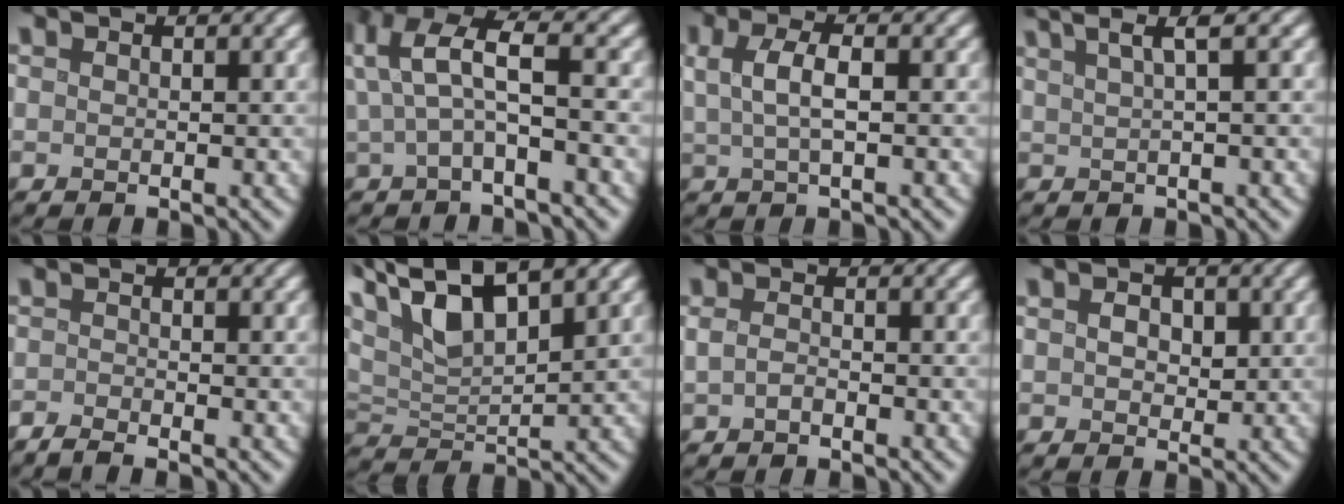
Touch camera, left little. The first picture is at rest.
{"total": 5.2, "force": [0.8, 1.5, 4.9], "torque": [-0.101, 0.014, 0.006]}
{"total": 3.1, "force": [0.5, 0.9, 2.9], "torque": [-0.057, 0.005, 0.008]}
{"total": 4.7, "force": [2.7, 1.2, 3.6], "torque": [-0.046, 0.018, 0.030]}
{"total": 1.8, "force": [-1.5, 0.2, 0.9], "torque": [-0.015, -0.008, -0.035]}
{"total": 7.7, "force": [5.2, 2.5, 5.2], "torque": [-0.105, 0.019, 0.094]}
{"total": 0.9, "force": [-0.5, 0.3, 0.8], "torque": [-0.019, -0.002, -0.012]}
{"total": 2.1, "force": [0.4, 1.5, 1.3], "torque": [-0.019, -0.001, 0.004]}